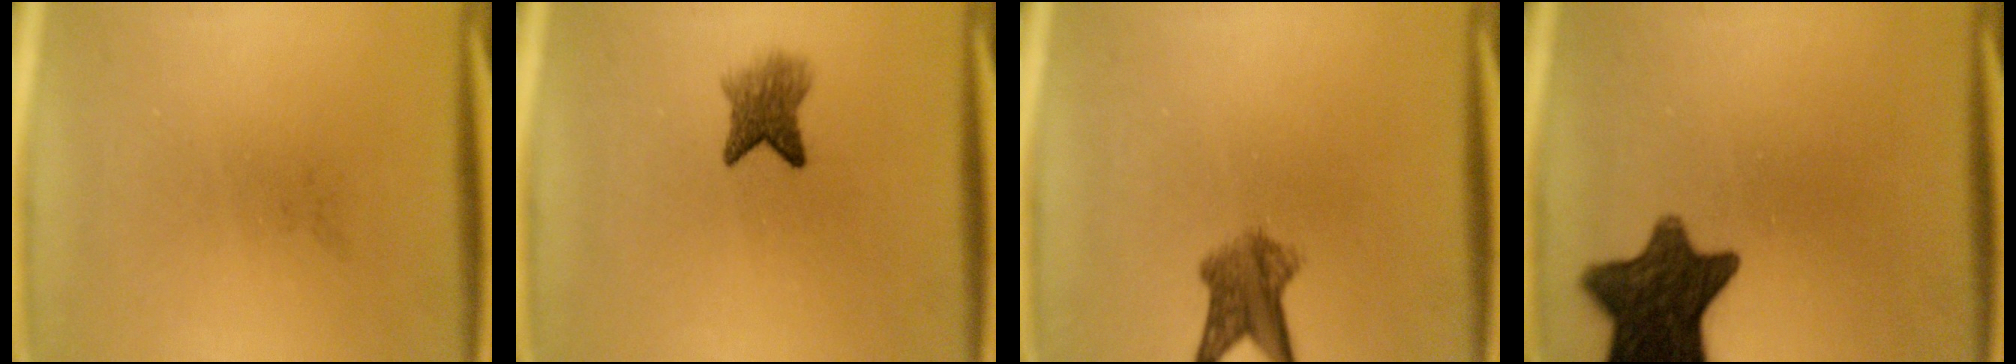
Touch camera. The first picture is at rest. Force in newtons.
{"total": 3.9}
{"total": 5.1}
{"total": 11.9}